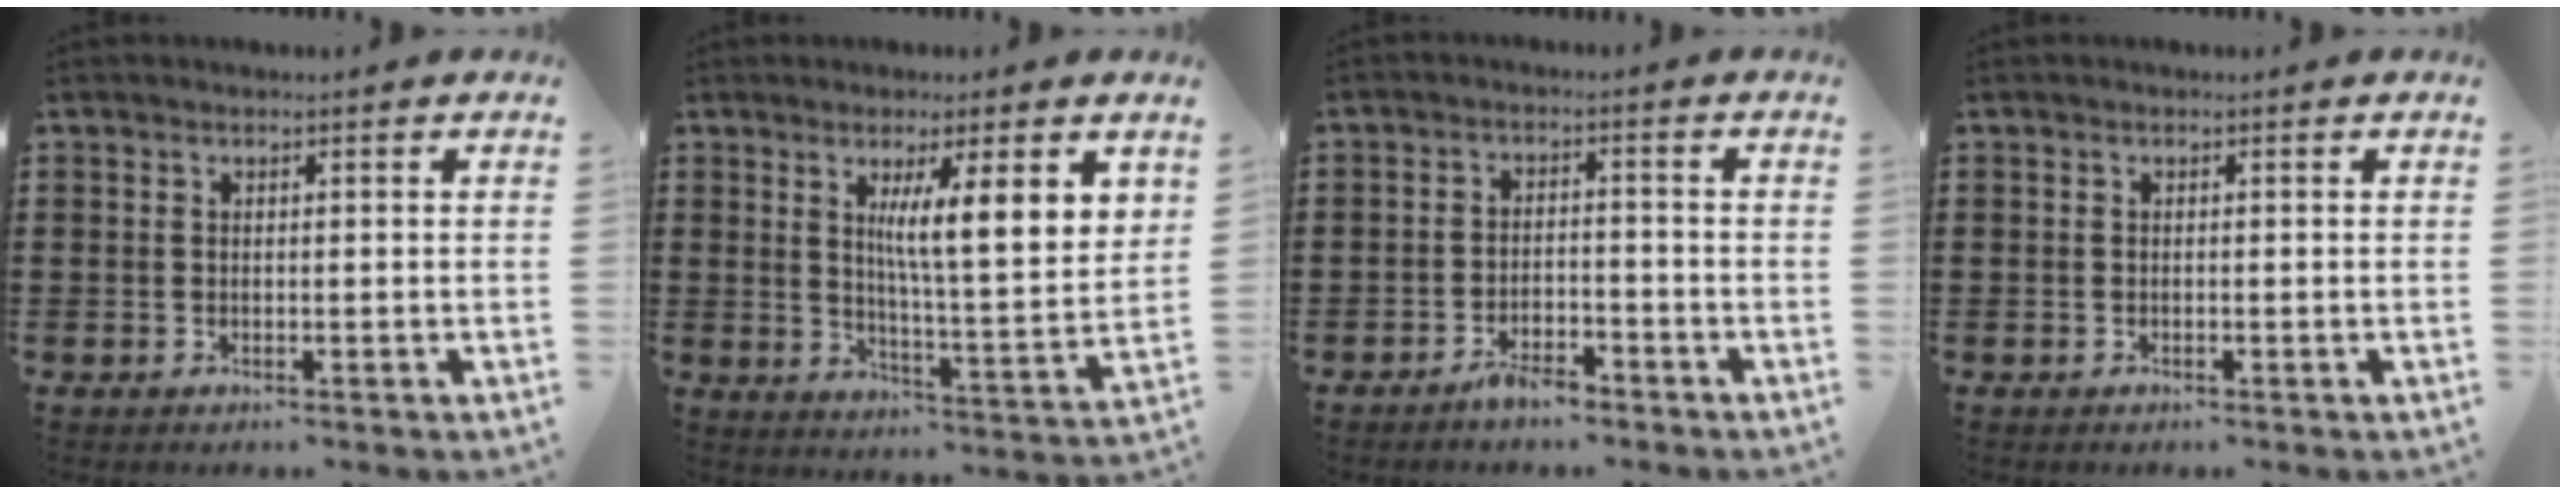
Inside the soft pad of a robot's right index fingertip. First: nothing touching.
{"total": 7.6, "force": [3.5, 0.7, 6.7], "torque": [-0.122, -0.016, 0.054]}
{"total": 3.1, "force": [-2.7, 0.9, 1.3], "torque": [-0.022, 0.011, -0.051]}
{"total": 0.0}